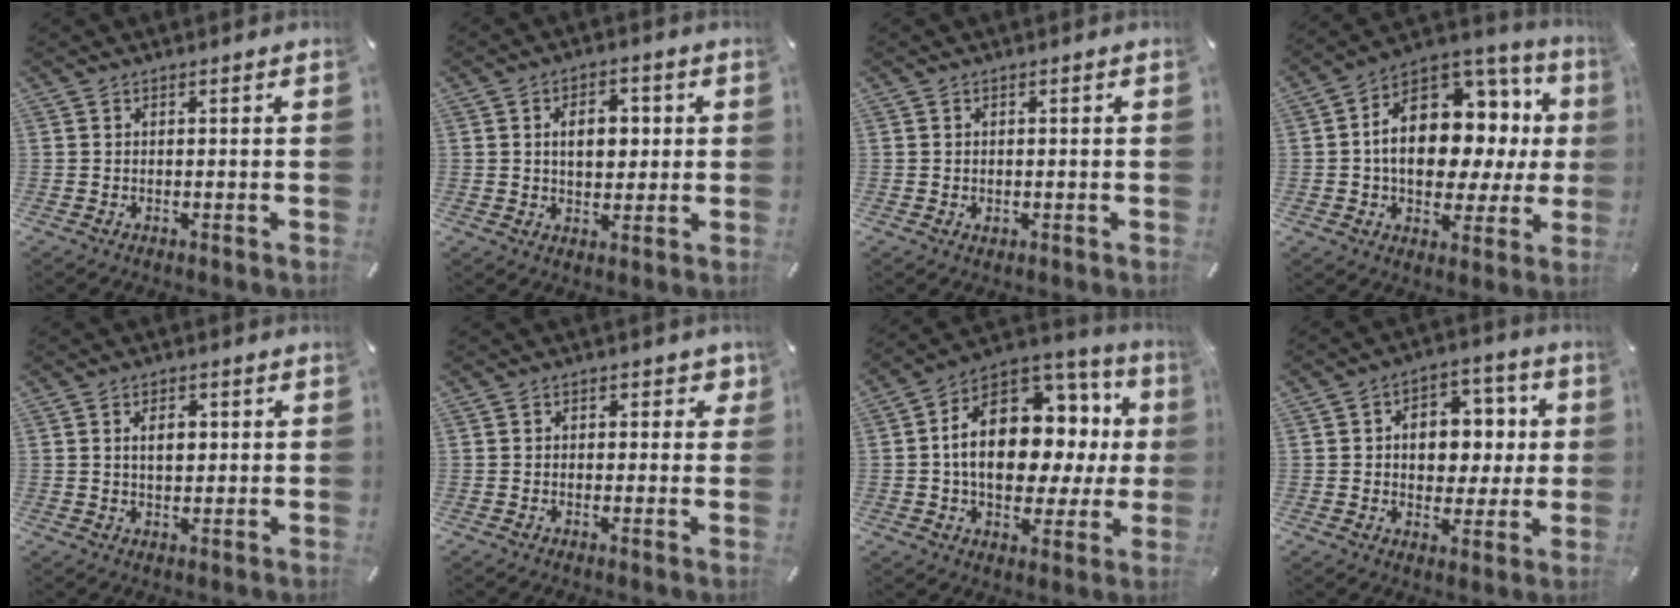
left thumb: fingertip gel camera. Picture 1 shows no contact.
{"total": 7.5, "force": [1.1, 5.2, 5.2], "torque": [-0.071, -0.001, 0.010]}
{"total": 0.8, "force": [-0.1, 0.7, 0.4], "torque": [-0.008, 0.002, -0.003]}
{"total": 18.7, "force": [1.7, 12.9, 13.5], "torque": [-0.204, -0.018, 0.032]}
{"total": 4.5, "force": [0.8, 2.9, 3.4], "torque": [-0.047, -0.001, 0.006]}
{"total": 2.5, "force": [0.2, 2.0, 1.5], "torque": [-0.006, 0.000, -0.005]}
{"total": 19.8, "force": [2.3, 13.4, 14.4], "torque": [-0.231, -0.021, 0.042]}
{"total": 9.7, "force": [0.7, 8.1, 5.3], "torque": [-0.070, 0.004, 0.013]}